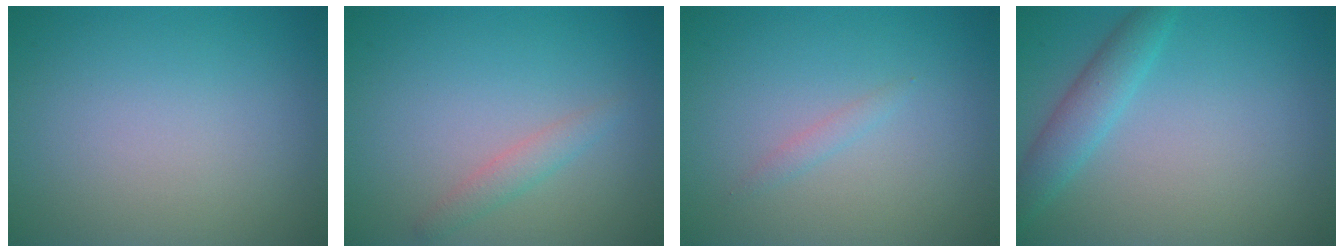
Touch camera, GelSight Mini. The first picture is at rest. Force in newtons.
{"total": 1.5, "press": 1.5, "slide": 0.2}
{"total": 0.7, "press": 0.7, "slide": 0.1}
{"total": 2.8, "press": 2.8, "slide": 0.2}